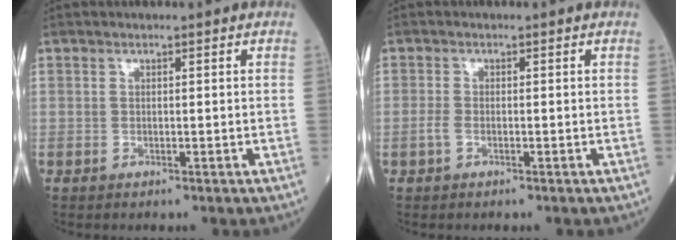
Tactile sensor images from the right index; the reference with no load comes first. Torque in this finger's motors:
{"motor_torque": [0.09, -0.21, 0.15, 0.01]}